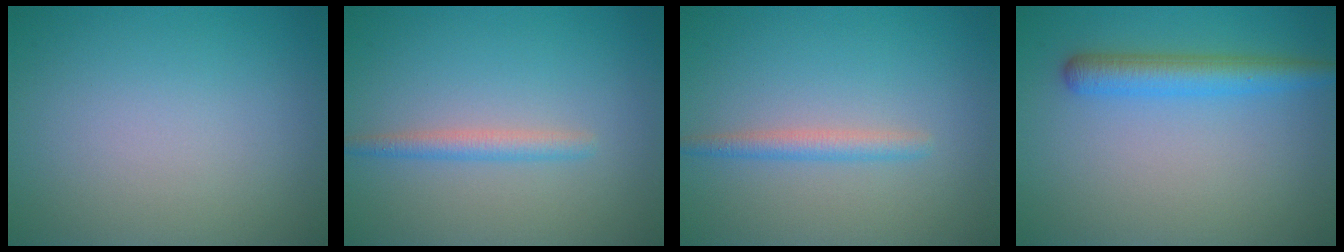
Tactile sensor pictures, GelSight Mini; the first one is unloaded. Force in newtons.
{"total": 1.7, "press": 1.7, "slide": 0.1}
{"total": 1.7, "press": 1.7, "slide": 0.1}
{"total": 3.4, "press": 3.4, "slide": 0.2}